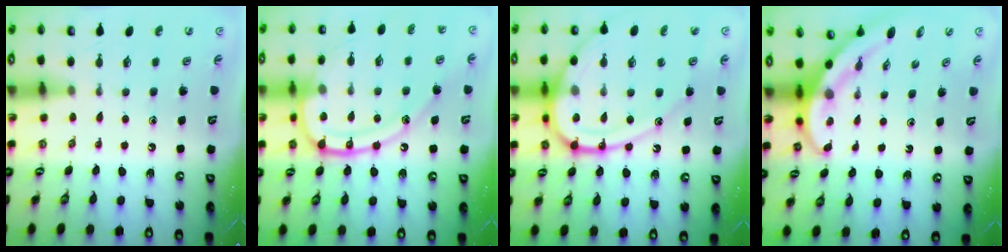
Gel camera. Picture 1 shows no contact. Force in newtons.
{"total": 17.4, "press": 17.3, "slide": 1.6}
{"total": 17.7, "press": 17.6, "slide": 1.9}
{"total": 3.8, "press": 3.7, "slide": 0.7}